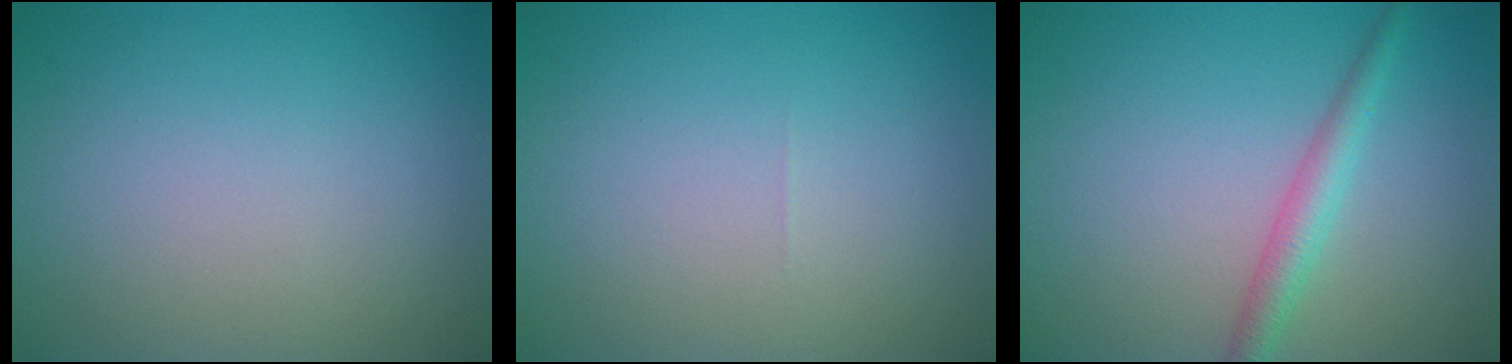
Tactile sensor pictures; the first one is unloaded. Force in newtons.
{"total": 0.0}
{"total": 2.5, "press": 2.5, "slide": 0.0}